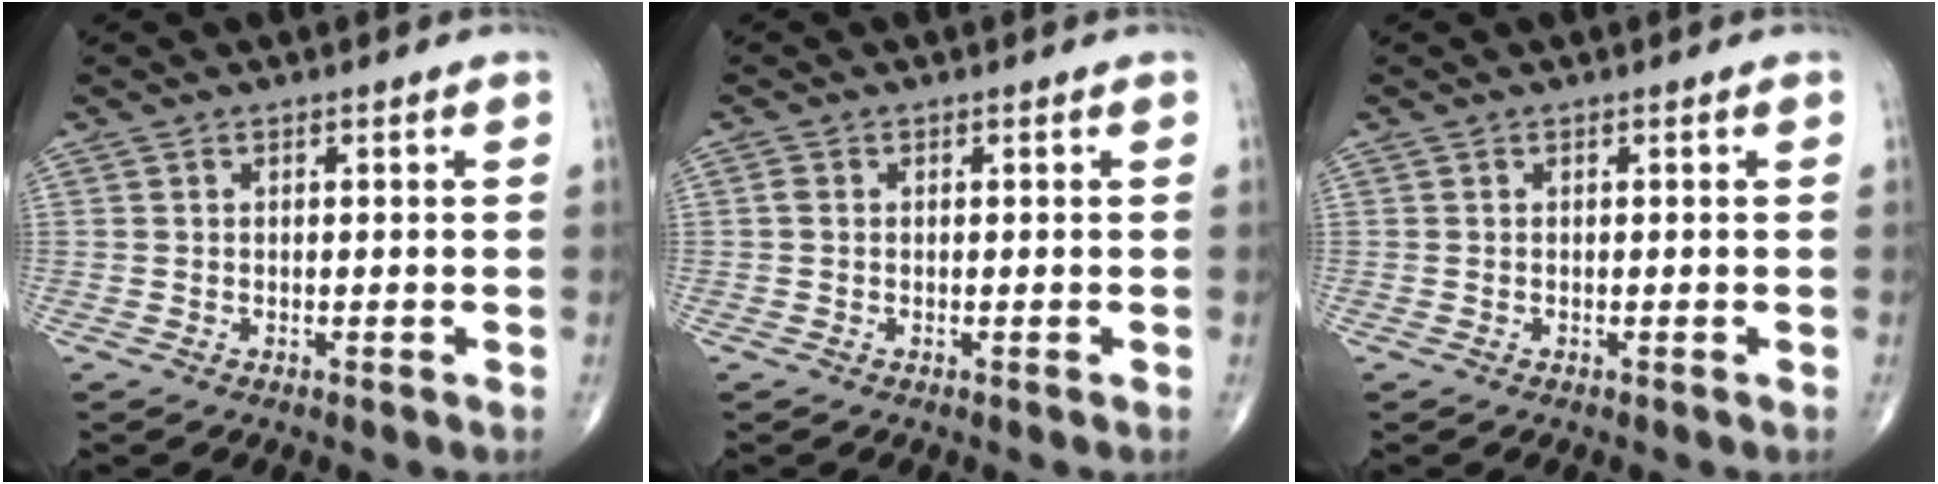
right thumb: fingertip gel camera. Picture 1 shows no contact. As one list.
[{"total": 0.8, "force": [0.0, 0.7, 0.5], "torque": [-0.009, 0.000, -0.003]}, {"total": 0.0}]